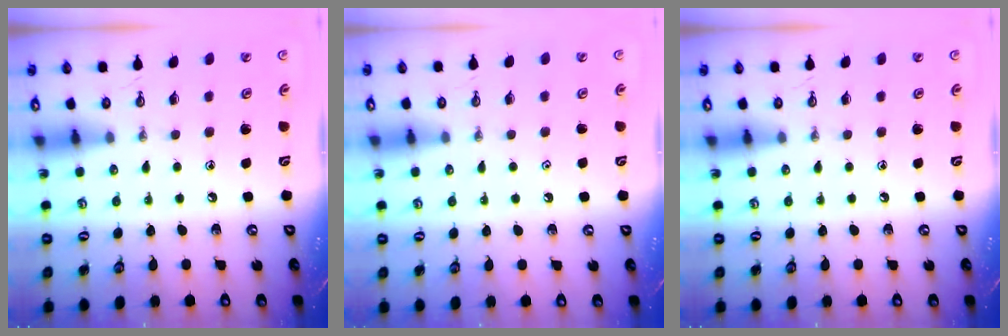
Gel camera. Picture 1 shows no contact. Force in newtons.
{"total": 0.9, "press": 0.7, "slide": 0.5}
{"total": 0.0}